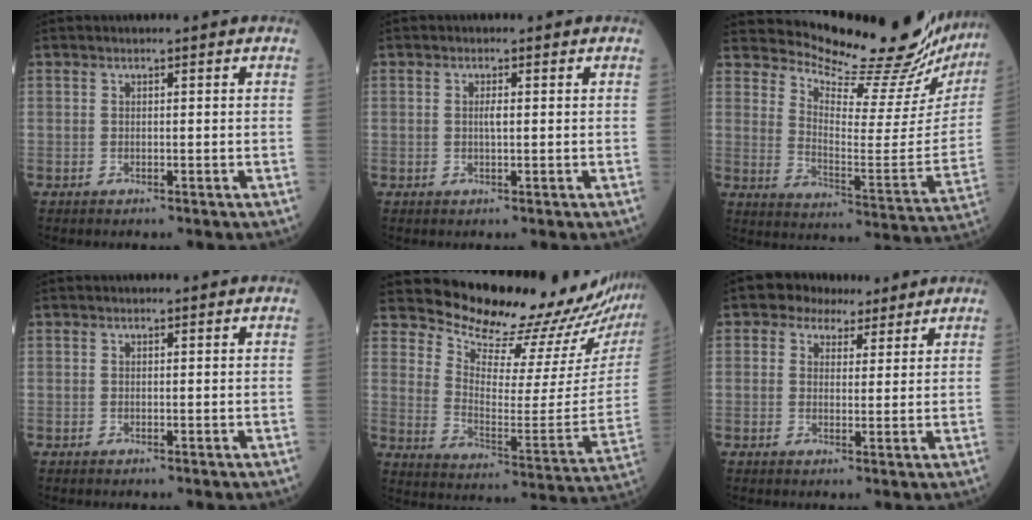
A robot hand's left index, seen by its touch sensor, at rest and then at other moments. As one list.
[{"total": 1.3, "force": [0.1, 0.3, 1.3], "torque": [-0.026, 0.001, 0.001]}, {"total": 22.3, "force": [21.3, 1.8, 6.3], "torque": [-0.110, -0.110, 0.269]}, {"total": 0.0}, {"total": 21.7, "force": [21.1, 0.6, 4.7], "torque": [-0.087, -0.140, 0.277]}, {"total": 4.7, "force": [3.2, 3.2, 1.0], "torque": [-0.014, 0.022, 0.051]}]